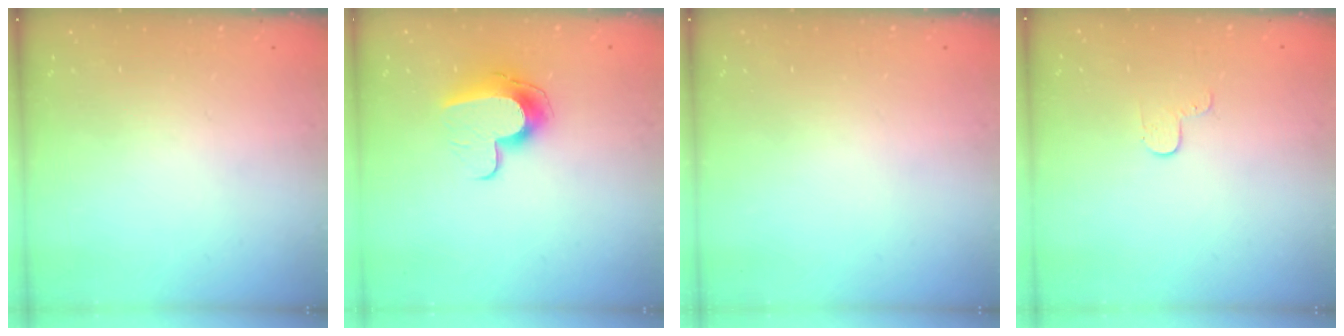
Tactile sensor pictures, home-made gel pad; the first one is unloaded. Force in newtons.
{"total": 11.4, "press": 11.4, "slide": 0.4}
{"total": 0.0}
{"total": 2.9, "press": 2.9, "slide": 0.3}